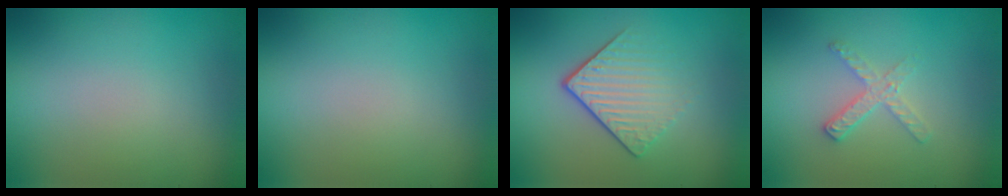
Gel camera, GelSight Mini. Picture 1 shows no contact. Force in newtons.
{"total": 0.0}
{"total": 4.2, "press": 2.6, "slide": 3.3}
{"total": 2.0, "press": 2.0, "slide": 0.2}